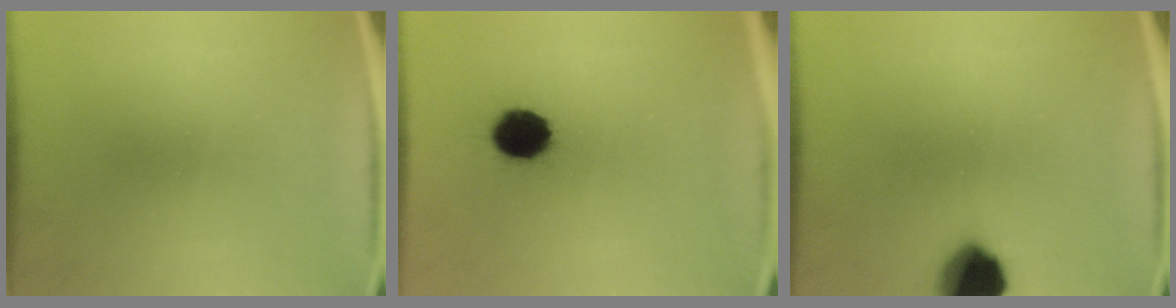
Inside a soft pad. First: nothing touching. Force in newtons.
{"total": 9.5}
{"total": 12.3}